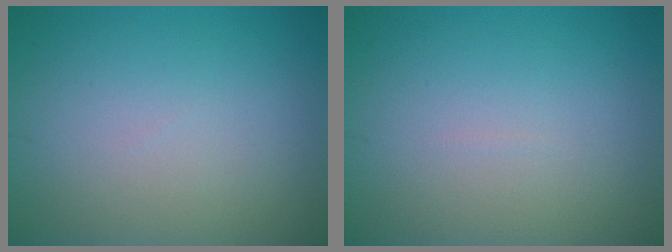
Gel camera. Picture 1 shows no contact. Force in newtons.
{"total": 0.0}